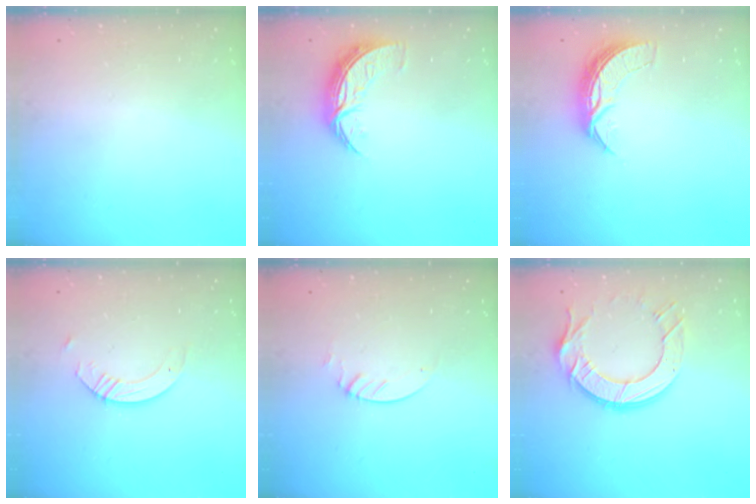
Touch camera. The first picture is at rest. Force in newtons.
{"total": 8.7, "press": 8.7, "slide": 0.4}
{"total": 7.7, "press": 7.7, "slide": 0.0}
{"total": 3.5, "press": 3.5, "slide": 0.4}
{"total": 2.3, "press": 2.3, "slide": 0.2}
{"total": 12.8, "press": 12.7, "slide": 1.1}